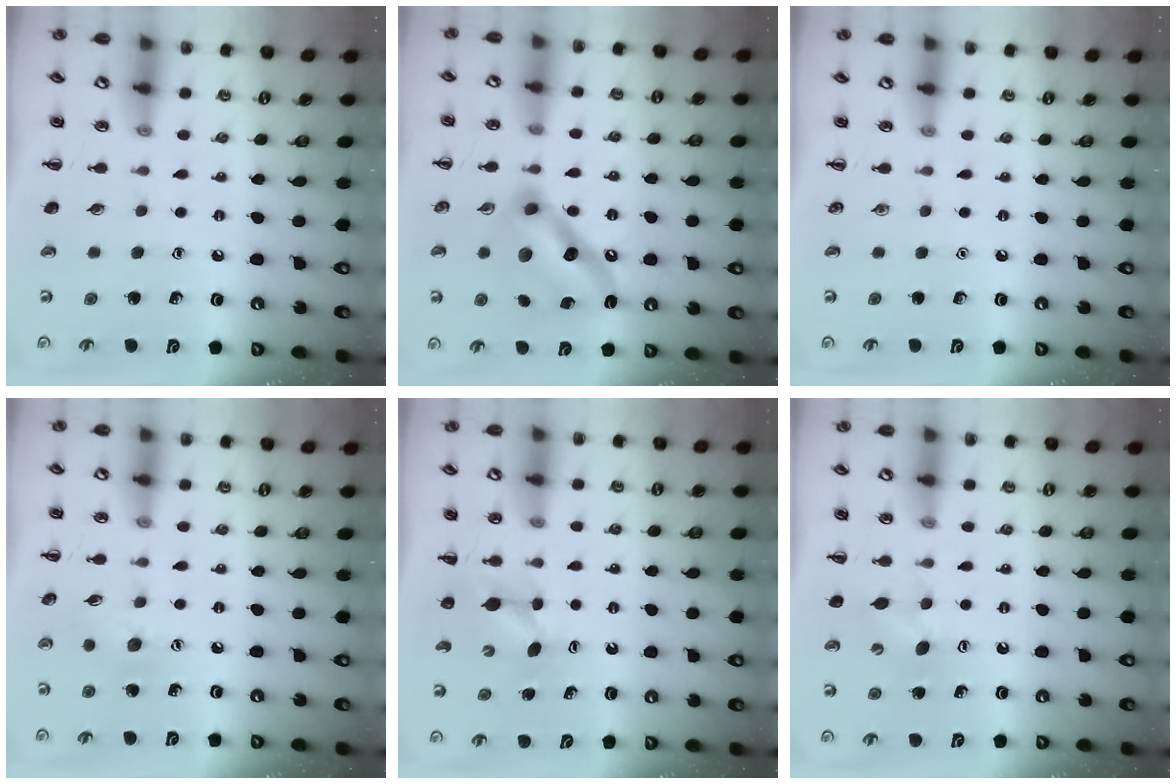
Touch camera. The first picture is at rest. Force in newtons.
{"total": 13.8, "press": 13.7, "slide": 1.3}
{"total": 0.0}
{"total": 6.8, "press": 6.6, "slide": 1.6}
{"total": 4.1, "press": 3.9, "slide": 1.2}
{"total": 5.1, "press": 4.9, "slide": 1.3}